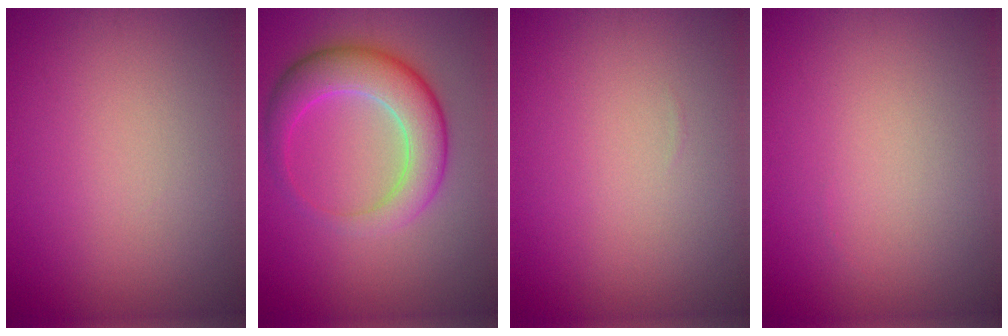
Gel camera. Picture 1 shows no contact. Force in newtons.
{"total": 6.1, "press": 6.1, "slide": 0.3}
{"total": 0.0}
{"total": 0.0}